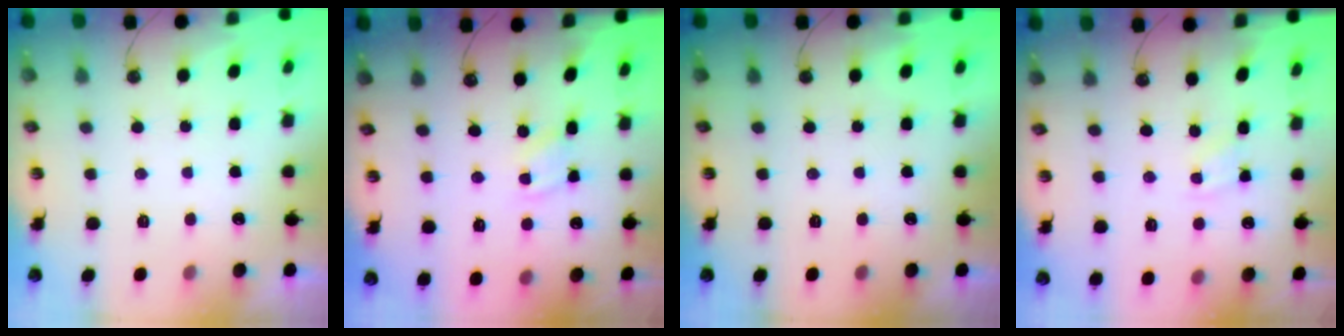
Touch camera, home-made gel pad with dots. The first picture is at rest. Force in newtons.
{"total": 2.3, "press": 2.3, "slide": 0.4}
{"total": 0.0}
{"total": 1.9, "press": 1.9, "slide": 0.4}